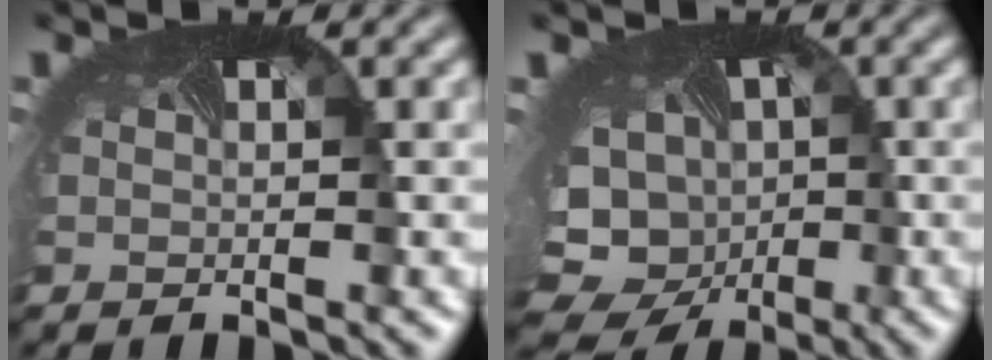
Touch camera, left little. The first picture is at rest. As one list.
[{"total": 12.6, "force": [-4.1, 10.6, 5.6], "torque": [-0.090, -0.049, -0.057]}]